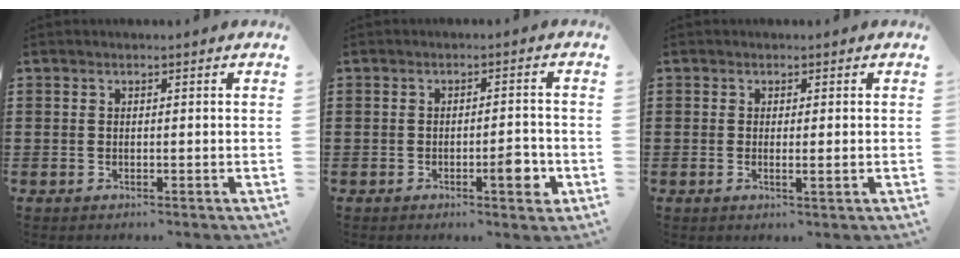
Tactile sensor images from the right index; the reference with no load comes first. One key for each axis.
{"total": 4.5, "fx": -1.8, "fy": 1.0, "fz": 4.0, "tx": -0.045, "ty": -0.005, "tz": -0.032}
{"total": 1.3, "fx": 0.0, "fy": 0.0, "fz": 1.3, "tx": -0.021, "ty": -0.003, "tz": -0.001}